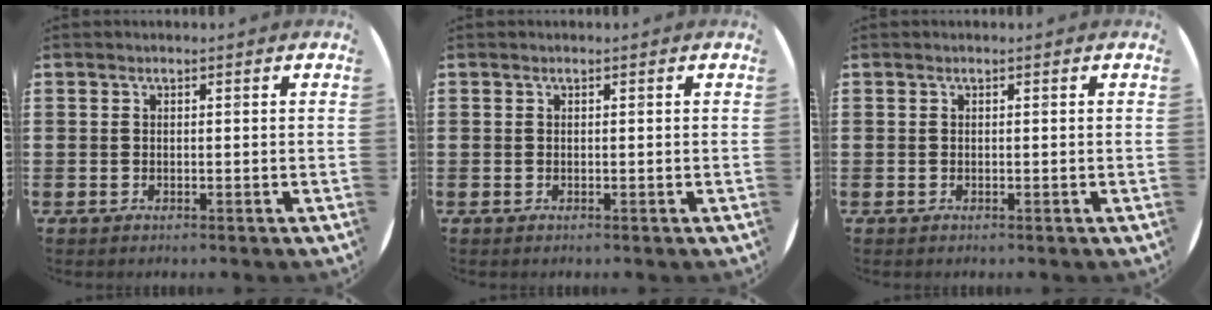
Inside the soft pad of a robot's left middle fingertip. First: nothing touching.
{"total": 0.0}
{"total": 0.0}